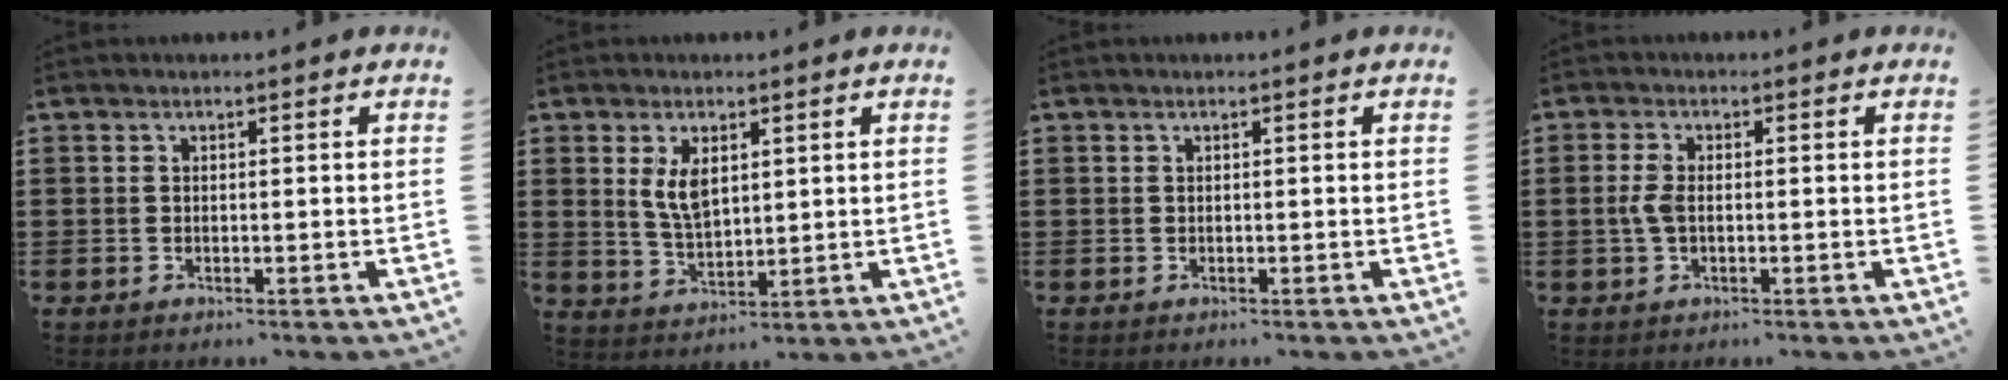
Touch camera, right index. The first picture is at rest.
{"total": 5.0, "force": [1.8, 2.6, 3.9], "torque": [-0.077, 0.002, 0.030]}
{"total": 0.0}
{"total": 3.1, "force": [-0.2, 1.4, 2.7], "torque": [-0.075, -0.005, -0.012]}